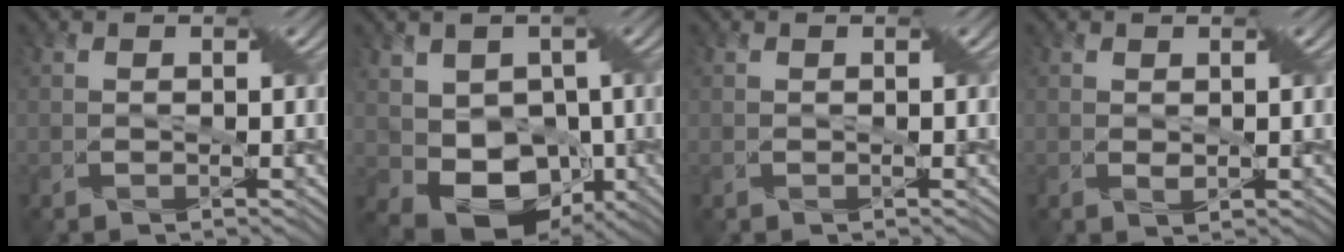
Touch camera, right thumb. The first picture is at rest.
{"total": 8.6, "force": [-0.7, 6.5, 5.5], "torque": [-0.108, -0.028, -0.008]}
{"total": 0.0}
{"total": 0.9, "force": [0.5, 0.3, 0.7], "torque": [-0.014, -0.001, 0.011]}